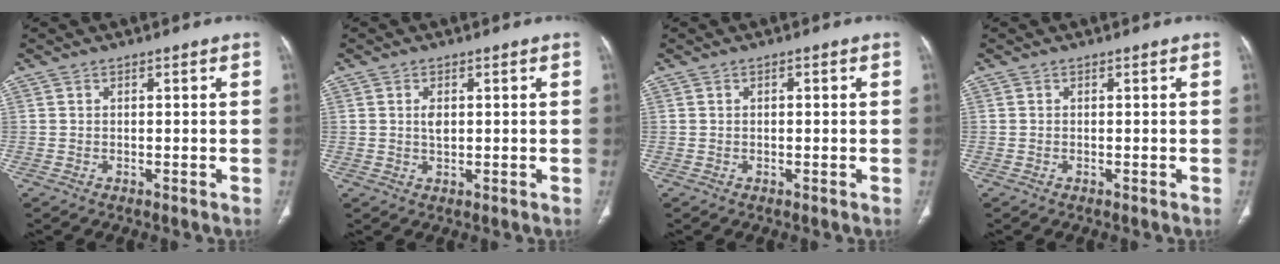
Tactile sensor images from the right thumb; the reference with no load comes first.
{"total": 2.1, "force": [0.4, 1.2, 1.6], "torque": [-0.027, -0.001, 0.009]}
{"total": 0.5, "force": [0.1, 0.3, 0.4], "torque": [-0.008, 0.001, 0.004]}
{"total": 0.0}